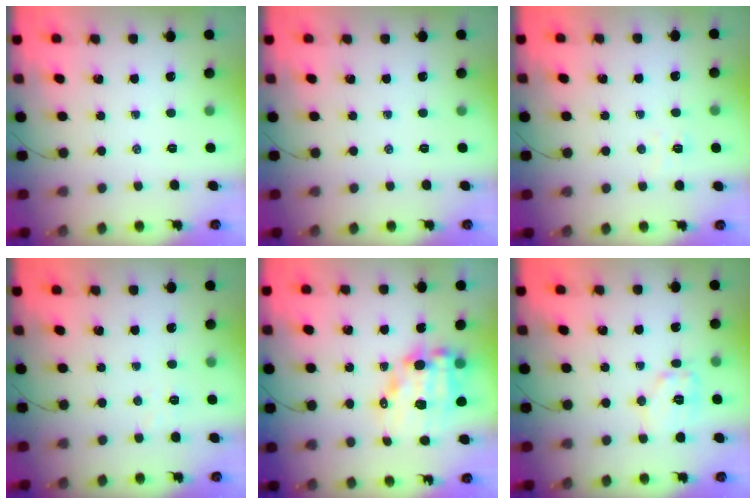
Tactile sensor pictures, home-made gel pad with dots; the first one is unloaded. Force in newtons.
{"total": 0.0}
{"total": 4.1, "press": 3.9, "slide": 1.0}
{"total": 2.5, "press": 2.4, "slide": 0.6}
{"total": 12.3, "press": 12.0, "slide": 2.9}
{"total": 9.2, "press": 9.2, "slide": 0.5}